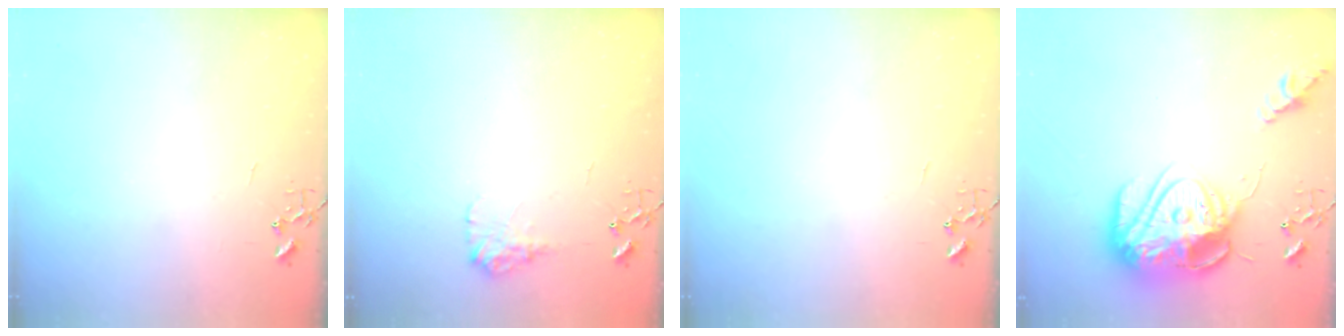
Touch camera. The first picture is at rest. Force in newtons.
{"total": 9.6, "press": 9.6, "slide": 0.3}
{"total": 0.0}
{"total": 24.2, "press": 24.1, "slide": 2.0}